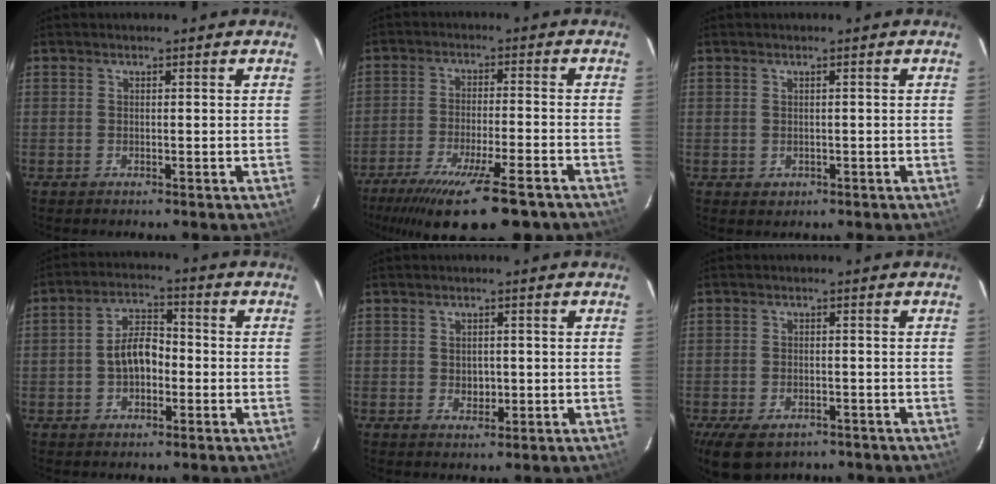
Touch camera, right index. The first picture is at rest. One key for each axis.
{"total": 17.8, "fx": -13.2, "fy": 3.7, "fz": 11.4, "tx": -0.217, "ty": -0.051, "tz": -0.207}
{"total": 1.4, "fx": -0.1, "fy": 1.3, "fz": 0.3, "tx": -0.001, "ty": -0.001, "tz": 0.003}
{"total": 7.1, "fx": -1.3, "fy": 4.4, "fz": 5.4, "tx": -0.099, "ty": 0.021, "tz": -0.016}
{"total": 2.4, "fx": -0.1, "fy": 2.1, "fz": 1.2, "tx": -0.017, "ty": 0.000, "tz": 0.002}
{"total": 9.0, "fx": -5.8, "fy": 4.9, "fz": 4.7, "tx": -0.103, "ty": -0.019, "tz": -0.089}